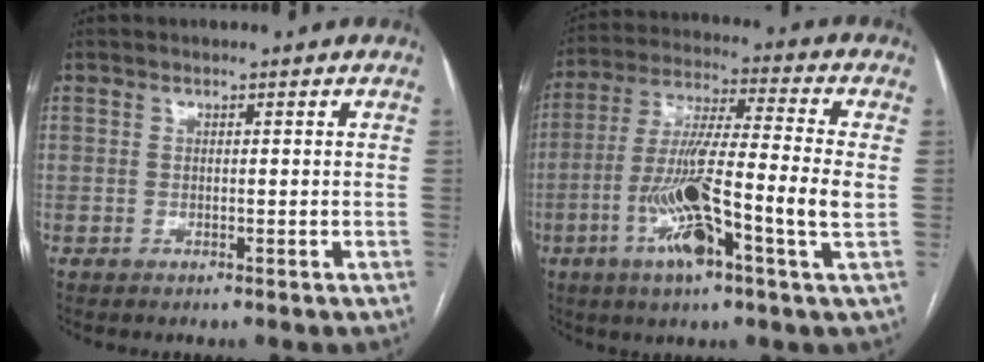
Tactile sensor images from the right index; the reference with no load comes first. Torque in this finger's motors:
{"motor_torque": [2.12, -0.02, 0.64, 0.21]}